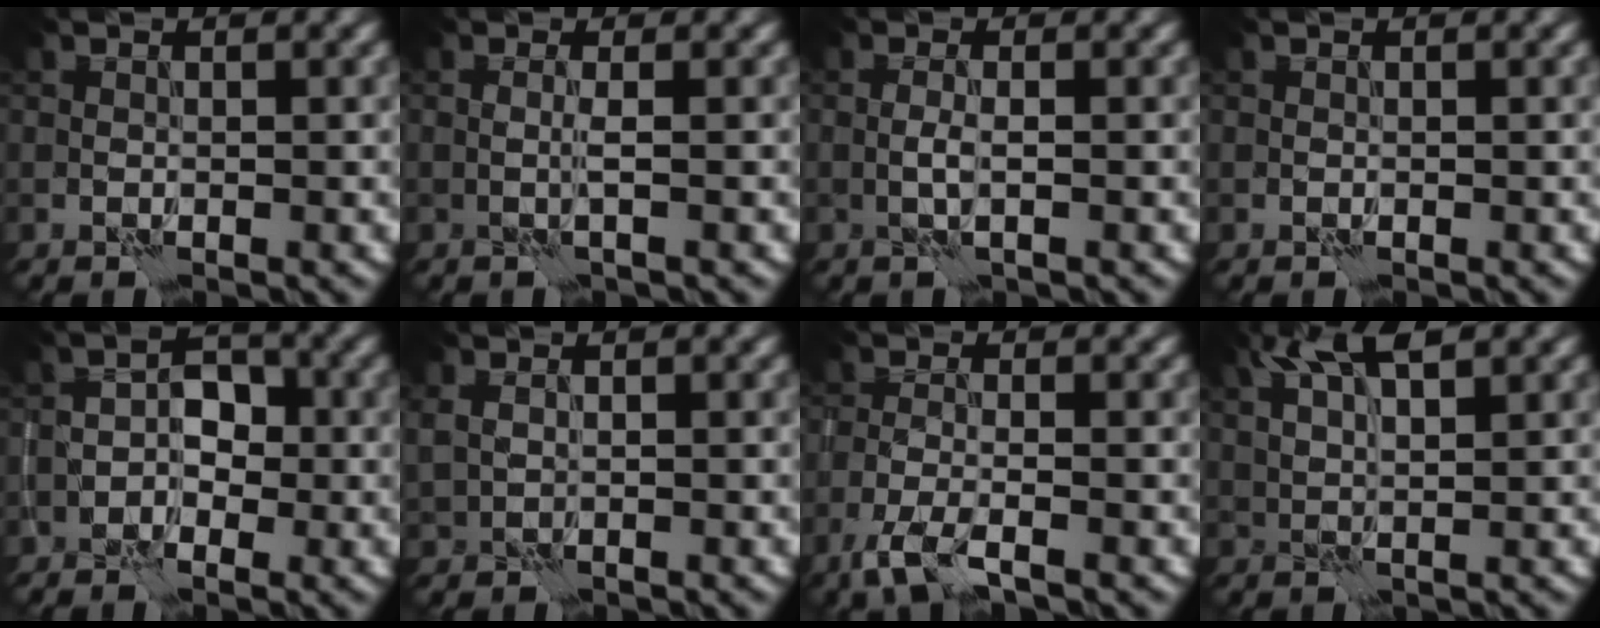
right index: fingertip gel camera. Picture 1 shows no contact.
{"total": 1.1, "force": [0.5, -0.9, 0.2], "torque": [-0.008, -0.002, 0.010]}
{"total": 0.9, "force": [0.3, -0.6, 0.5], "torque": [-0.015, -0.001, 0.006]}
{"total": 0.0}
{"total": 2.3, "force": [-0.8, 1.5, 1.6], "torque": [-0.014, 0.010, -0.014]}
{"total": 0.8, "force": [0.8, -0.1, -0.2], "torque": [0.002, -0.004, 0.021]}
{"total": 2.9, "force": [-2.1, 0.2, 2.0], "torque": [-0.047, -0.005, -0.048]}
{"total": 4.2, "force": [3.1, 0.5, 2.8], "torque": [-0.061, 0.008, 0.060]}